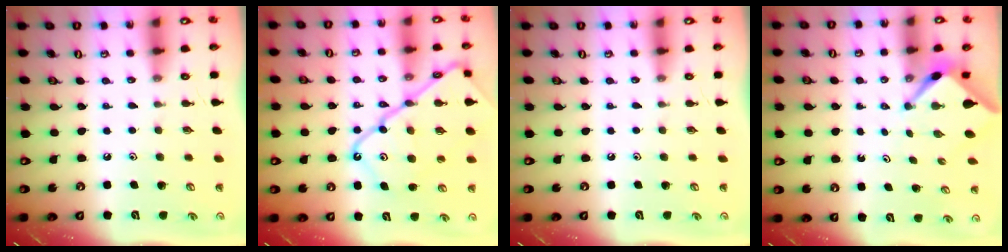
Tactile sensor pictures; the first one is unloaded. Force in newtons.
{"total": 19.3, "press": 19.2, "slide": 2.0}
{"total": 0.0}
{"total": 2.5, "press": 2.5, "slide": 0.2}